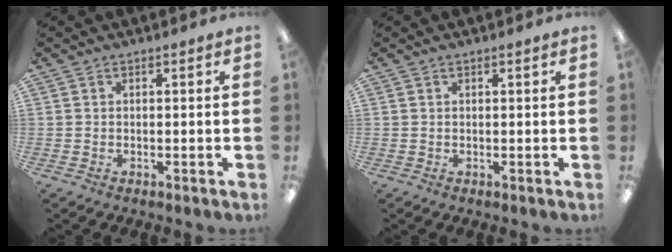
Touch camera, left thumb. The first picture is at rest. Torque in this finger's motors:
{"motor_torque": [-0.03, 0.02, -0.27, 0.12, -0.01]}